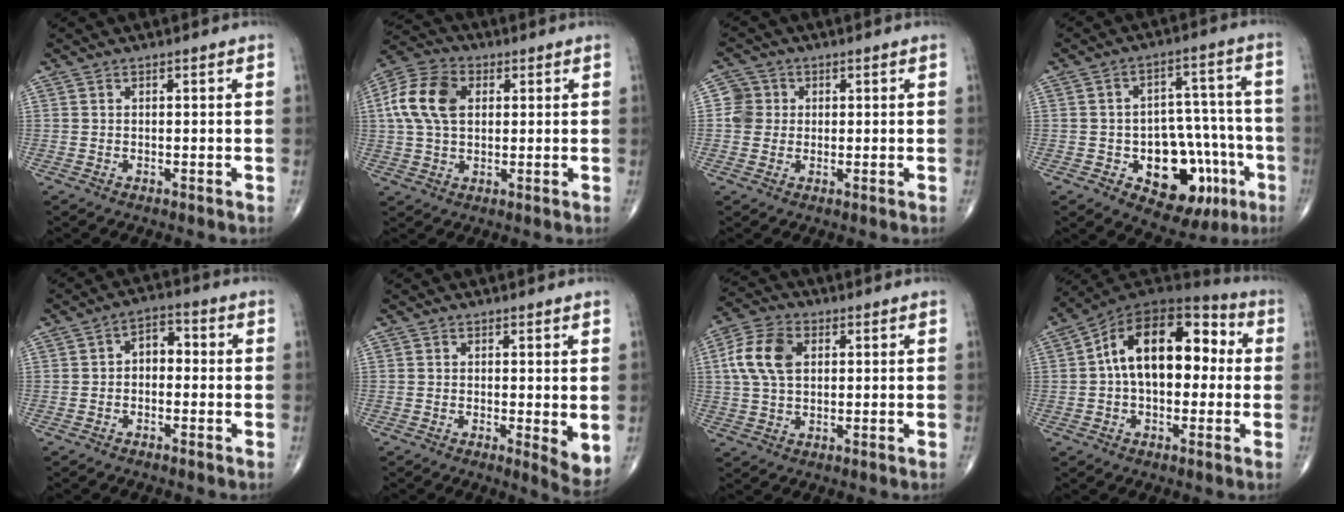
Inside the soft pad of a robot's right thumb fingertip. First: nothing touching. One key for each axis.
{"total": 11.5, "fx": 2.2, "fy": 7.7, "fz": 8.3, "tx": -0.163, "ty": 0.015, "tz": 0.035}
{"total": 4.1, "fx": 0.4, "fy": 4.0, "fz": 0.7, "tx": 0.013, "ty": 0.006, "tz": 0.001}
{"total": 17.3, "fx": -6.4, "fy": 10.8, "fz": 12.0, "tx": -0.105, "ty": 0.049, "tz": -0.076}
{"total": 4.7, "fx": -0.2, "fy": 3.2, "fz": 3.4, "tx": -0.029, "ty": 0.020, "tz": -0.018}
{"total": 4.7, "fx": 0.3, "fy": 1.4, "fz": 4.5, "tx": -0.058, "ty": -0.015, "tz": 0.004}
{"total": 9.6, "fx": 2.1, "fy": 6.2, "fz": 7.0, "tx": -0.141, "ty": 0.011, "tz": 0.037}
{"total": 18.4, "fx": 1.7, "fy": 11.0, "fz": 14.7, "tx": -0.201, "ty": 0.049, "tz": 0.016}